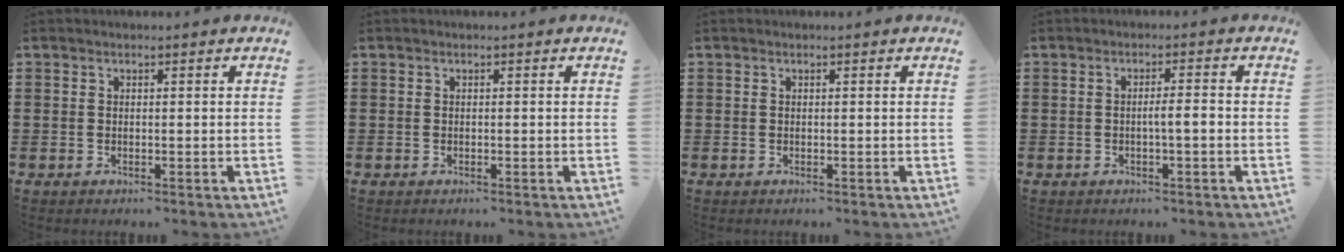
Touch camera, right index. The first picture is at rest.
{"total": 0.0}
{"total": 0.0}
{"total": 2.1, "force": [-0.5, 0.2, 2.0], "torque": [-0.034, 0.000, -0.010]}